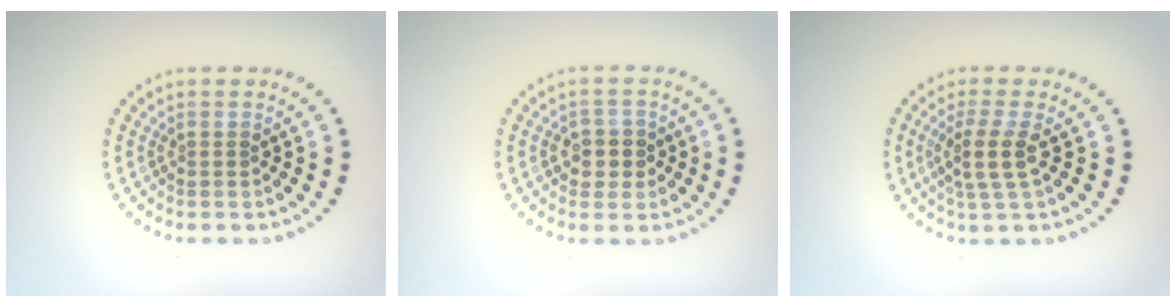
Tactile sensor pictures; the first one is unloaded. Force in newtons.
{"total": 2.4, "press": 2.3, "slide": 0.9}
{"total": 2.7, "press": 2.3, "slide": 1.5}